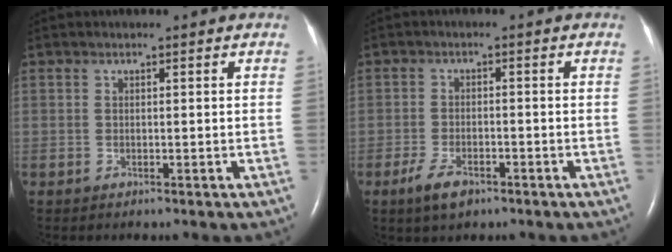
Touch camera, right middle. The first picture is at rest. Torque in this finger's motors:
{"motor_torque": [0.63, -0.72, 0.05, 0.04]}